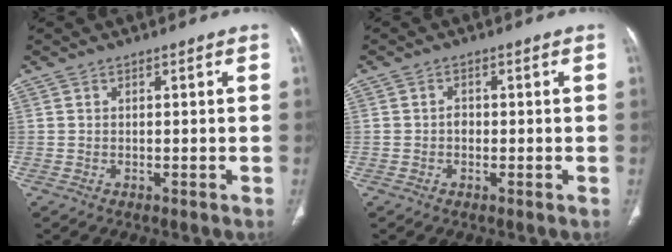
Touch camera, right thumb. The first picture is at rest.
{"total": 1.4, "force": [-0.3, 1.1, 0.8], "torque": [-0.006, 0.005, -0.007]}